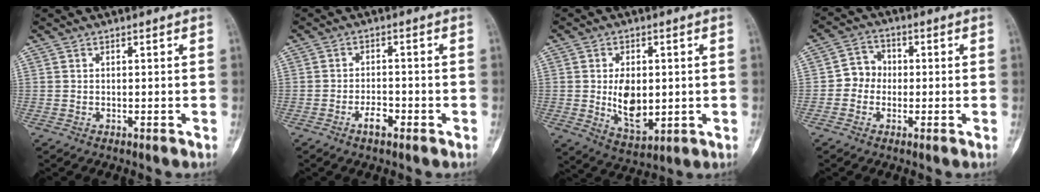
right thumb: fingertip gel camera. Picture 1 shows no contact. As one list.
[{"total": 3.5, "force": [-1.9, 1.5, 2.5], "torque": [-0.038, 0.012, -0.035]}, {"total": 9.7, "force": [-0.1, 5.9, 7.7], "torque": [-0.104, -0.013, 0.012]}, {"total": 4.9, "force": [-0.7, 4.4, 1.9], "torque": [-0.004, 0.015, -0.026]}]